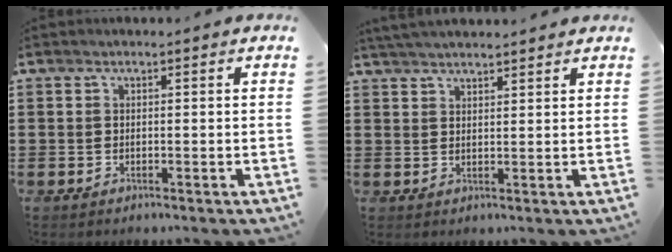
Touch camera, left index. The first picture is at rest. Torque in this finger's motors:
{"motor_torque": [2.14, 0.00, -0.34, 0.03]}